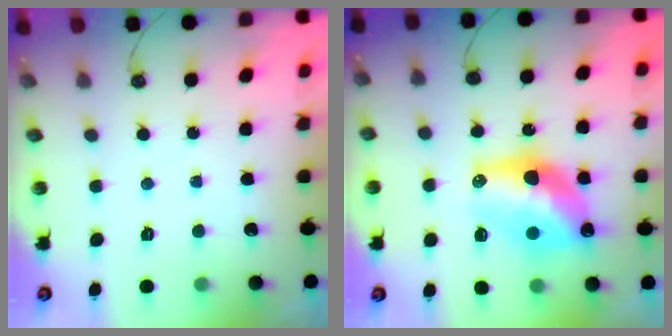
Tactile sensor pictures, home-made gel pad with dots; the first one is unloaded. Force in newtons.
{"total": 14.1, "press": 14.1, "slide": 1.2}